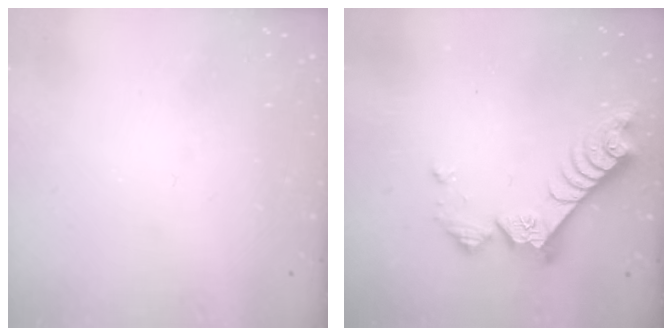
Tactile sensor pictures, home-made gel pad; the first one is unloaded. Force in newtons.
{"total": 9.0, "press": 9.0, "slide": 0.8}